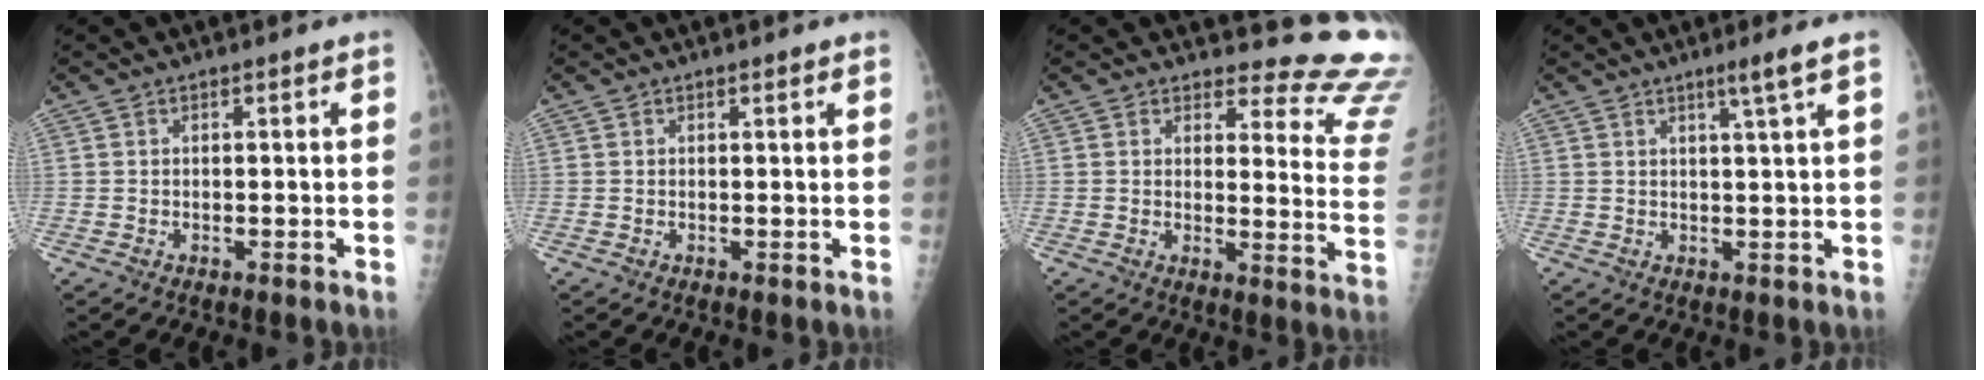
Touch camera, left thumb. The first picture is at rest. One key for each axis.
{"total": 0.6, "fx": 0.4, "fy": 0.2, "fz": 0.3, "tx": -0.007, "ty": -0.002, "tz": 0.005}
{"total": 16.1, "fx": 15.6, "fy": 3.7, "fz": 2.1, "tx": 0.028, "ty": -0.173, "tz": 0.138}
{"total": 3.3, "fx": 1.9, "fy": -0.8, "fz": 2.7, "tx": -0.049, "ty": -0.013, "tz": 0.035}